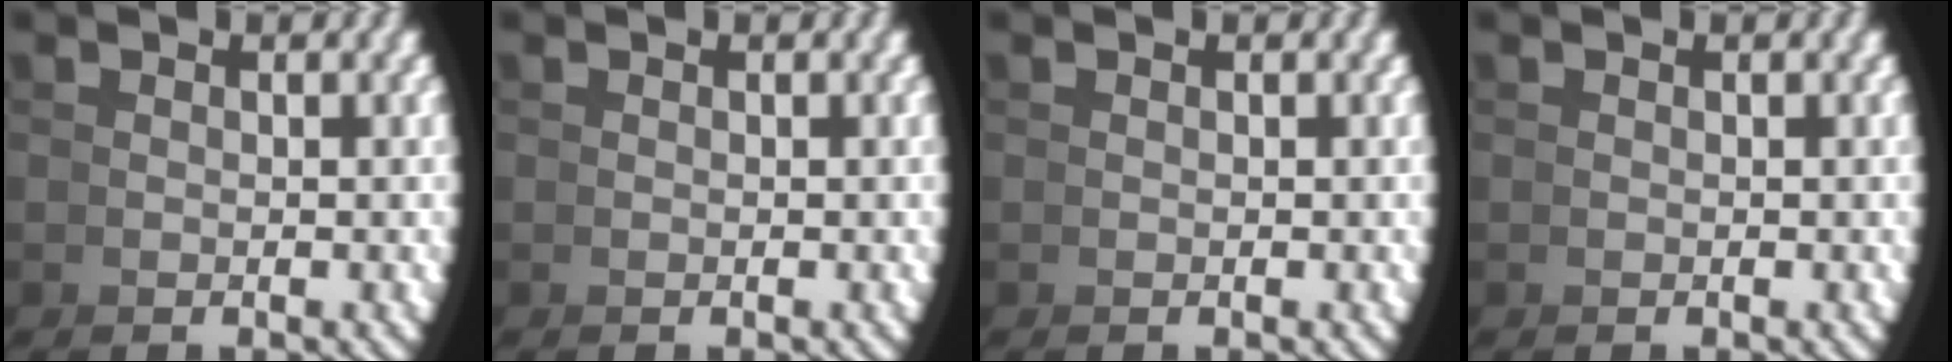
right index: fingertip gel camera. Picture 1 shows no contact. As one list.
[{"total": 0.0}, {"total": 0.0}, {"total": 0.0}]